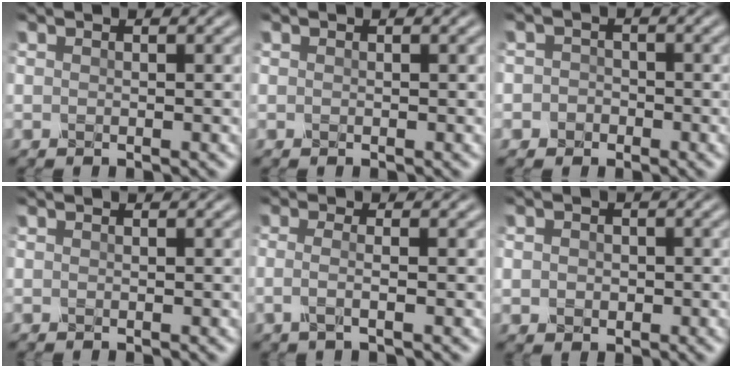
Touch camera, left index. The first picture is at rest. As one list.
[{"total": 0.0}, {"total": 1.9, "force": [-0.6, 1.8, 0.3], "torque": [0.019, 0.008, -0.024]}, {"total": 0.0}, {"total": 2.4, "force": [-0.3, 0.9, 2.2], "torque": [-0.034, -0.003, -0.017]}, {"total": 1.8, "force": [0.0, 1.6, 0.8], "torque": [-0.009, 0.001, -0.005]}]